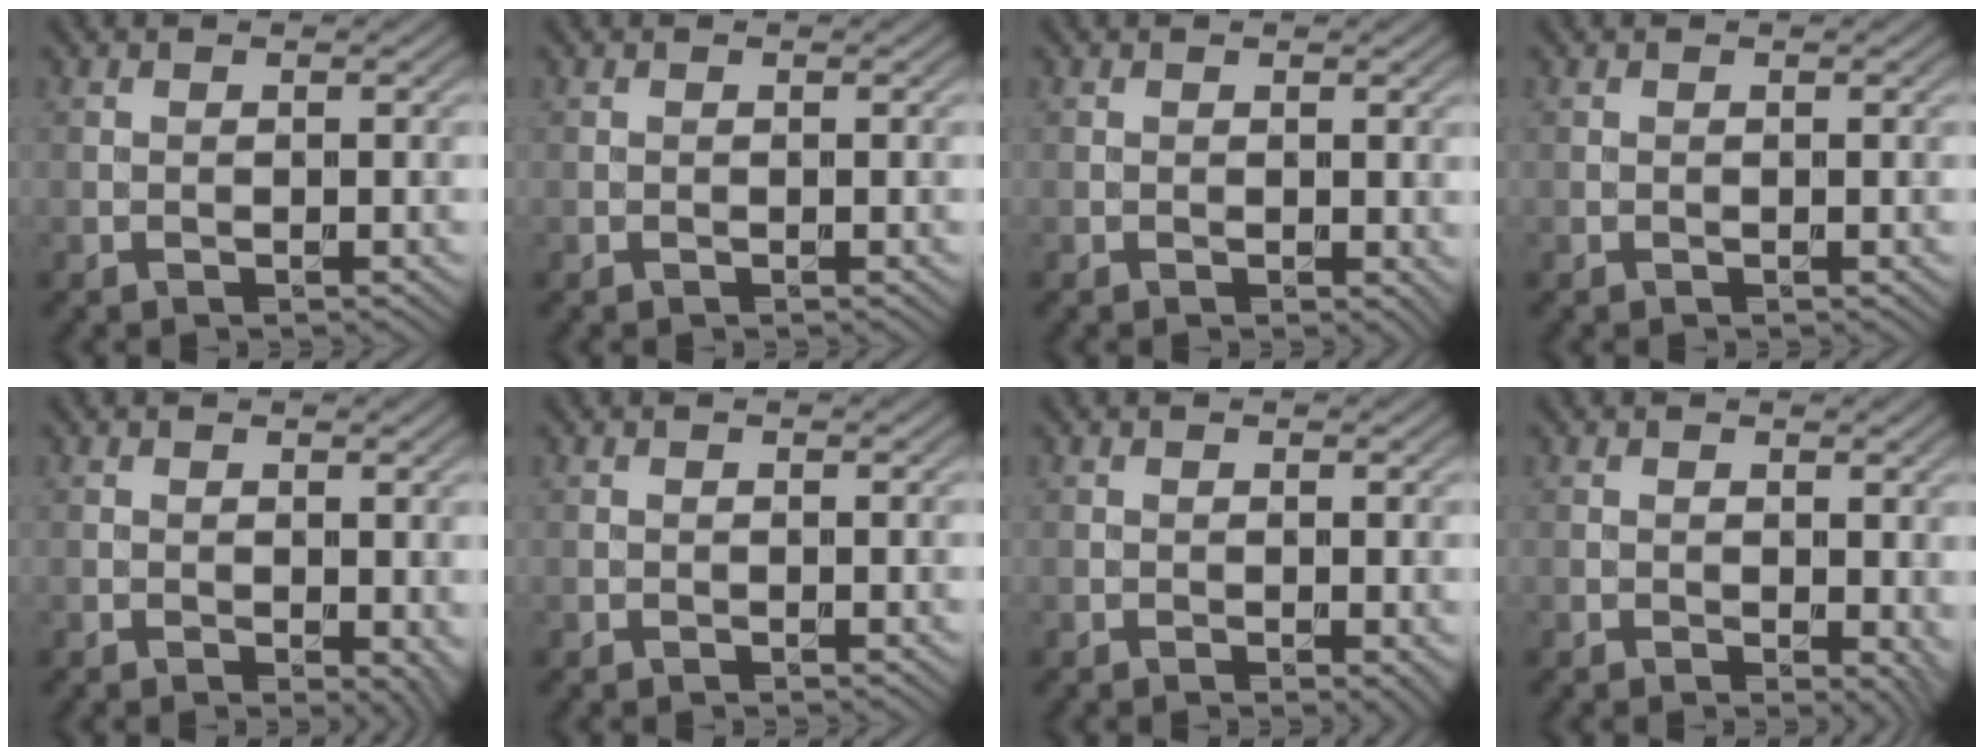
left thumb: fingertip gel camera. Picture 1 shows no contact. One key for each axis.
{"total": 0.0}
{"total": 1.0, "fx": 0.1, "fy": 0.6, "fz": 0.7, "tx": -0.005, "ty": -0.005, "tz": 0.003}
{"total": 0.0}
{"total": 2.4, "fx": -0.2, "fy": 1.4, "fz": 2.0, "tx": -0.022, "ty": -0.008, "tz": -0.001}
{"total": 0.0}
{"total": 1.2, "fx": -0.2, "fy": 0.5, "fz": 1.1, "tx": -0.013, "ty": -0.007, "tz": -0.003}
{"total": 2.6, "fx": 0.1, "fy": 1.5, "fz": 2.1, "tx": -0.023, "ty": -0.007, "tz": 0.003}